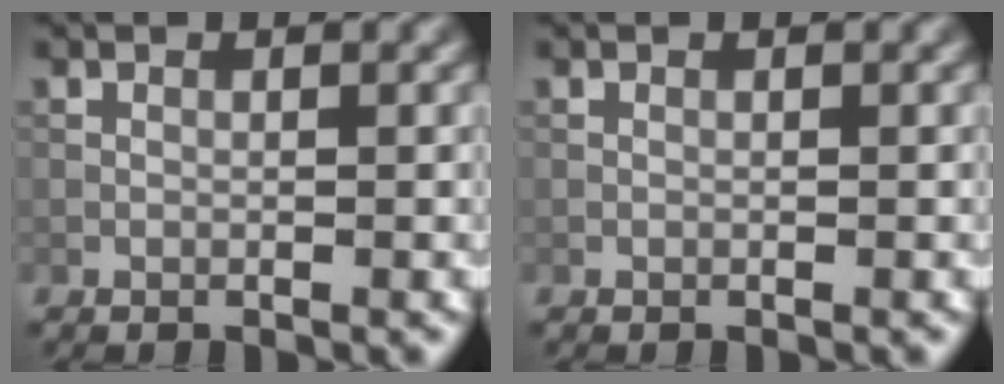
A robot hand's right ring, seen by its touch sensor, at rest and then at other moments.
{"total": 0.0}